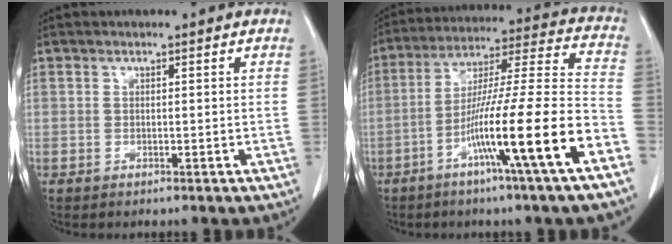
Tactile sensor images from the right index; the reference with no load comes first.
{"total": 18.7, "force": [-8.5, -0.9, 16.7], "torque": [-0.276, -0.012, -0.147]}